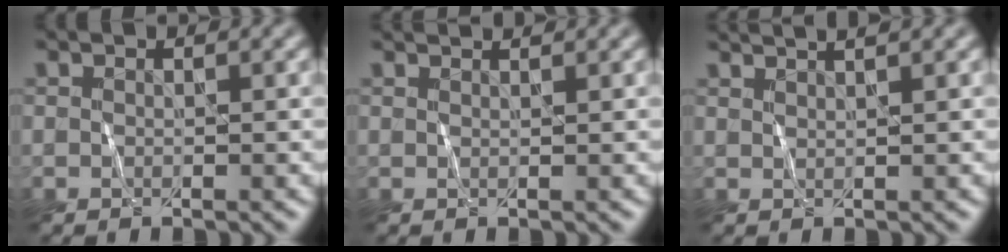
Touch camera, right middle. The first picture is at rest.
{"total": 1.1, "force": [1.1, 0.2, 0.3], "torque": [-0.003, 0.000, 0.006]}
{"total": 3.2, "force": [2.4, 1.1, 1.9], "torque": [-0.005, 0.020, 0.007]}